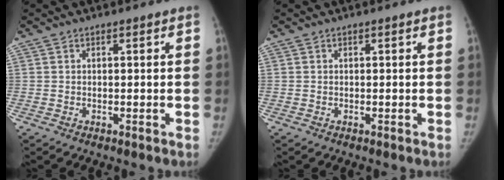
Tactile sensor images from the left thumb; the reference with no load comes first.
{"total": 0.0}